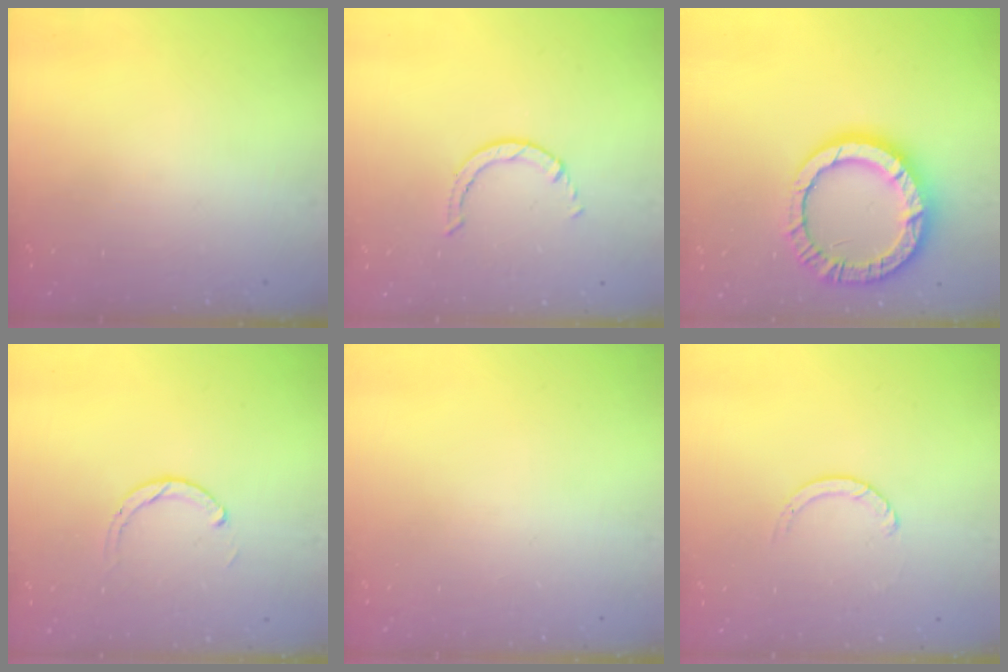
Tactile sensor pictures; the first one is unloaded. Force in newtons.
{"total": 0.8, "press": 0.7, "slide": 0.2}
{"total": 19.2, "press": 19.1, "slide": 1.9}
{"total": 2.3, "press": 2.3, "slide": 0.3}
{"total": 0.0}
{"total": 1.3, "press": 1.2, "slide": 0.2}